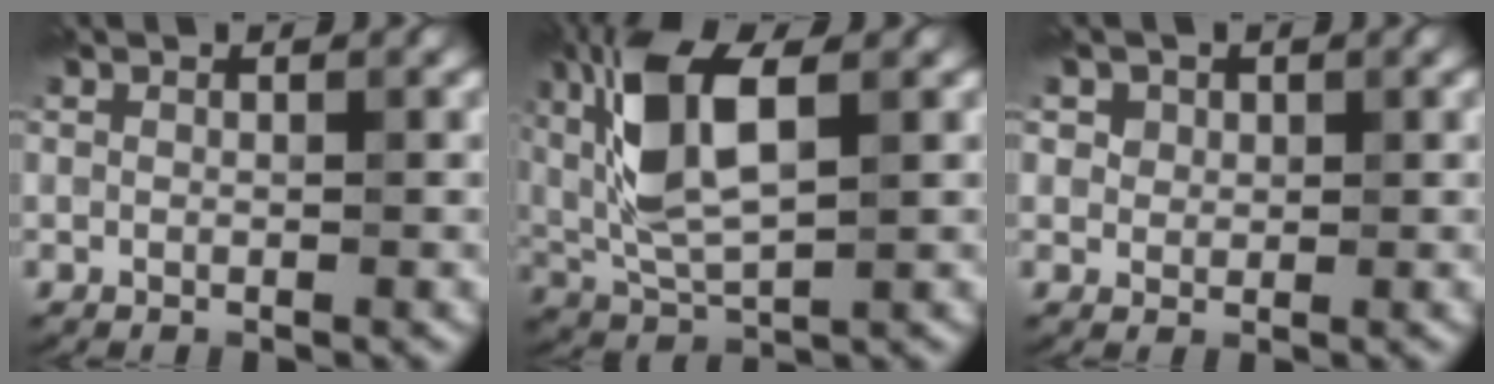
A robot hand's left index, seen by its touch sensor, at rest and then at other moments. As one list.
[{"total": 7.9, "force": [2.0, 2.8, 7.1], "torque": [-0.160, 0.007, 0.035]}, {"total": 2.1, "force": [1.1, 1.6, 0.6], "torque": [-0.009, 0.007, 0.018]}]